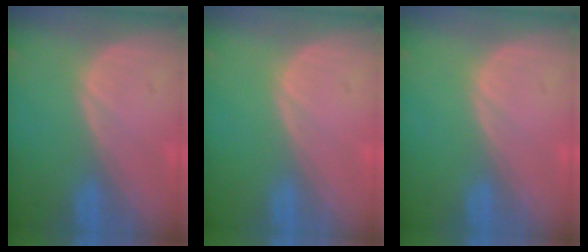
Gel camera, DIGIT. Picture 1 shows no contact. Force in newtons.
{"total": 0.0}
{"total": 0.0}